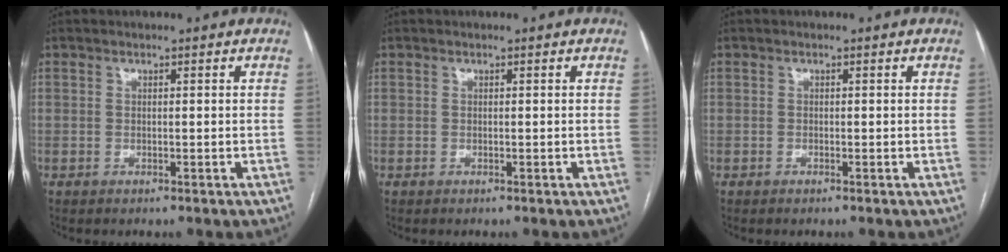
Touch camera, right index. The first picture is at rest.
{"total": 0.0}
{"total": 0.0}